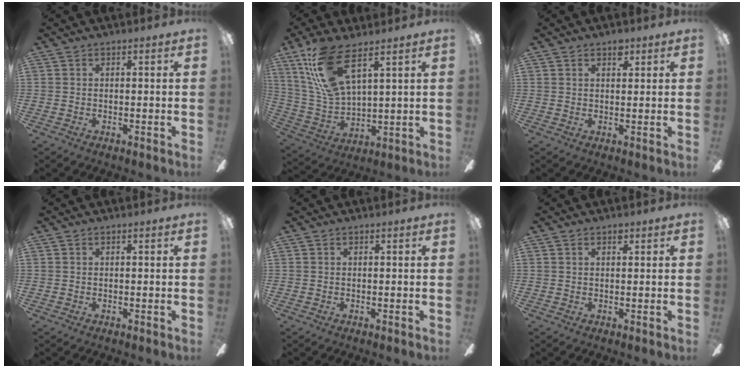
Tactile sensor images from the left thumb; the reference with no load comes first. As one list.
[{"total": 15.8, "force": [9.5, 5.6, 11.2], "torque": [-0.256, -0.029, 0.170]}, {"total": 2.8, "force": [1.7, 1.4, 1.7], "torque": [-0.014, -0.005, 0.024]}, {"total": 0.0}, {"total": 0.0}, {"total": 1.4, "force": [0.7, 0.8, 1.0], "torque": [-0.013, 0.000, 0.011]}]